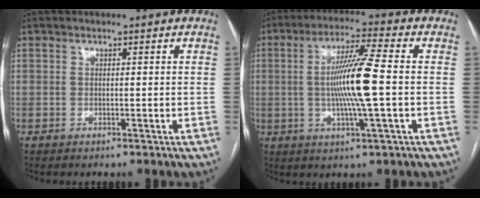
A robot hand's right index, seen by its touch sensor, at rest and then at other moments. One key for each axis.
{"total": 11.0, "fx": -0.5, "fy": -0.3, "fz": 11.0, "tx": -0.208, "ty": -0.001, "tz": -0.013}